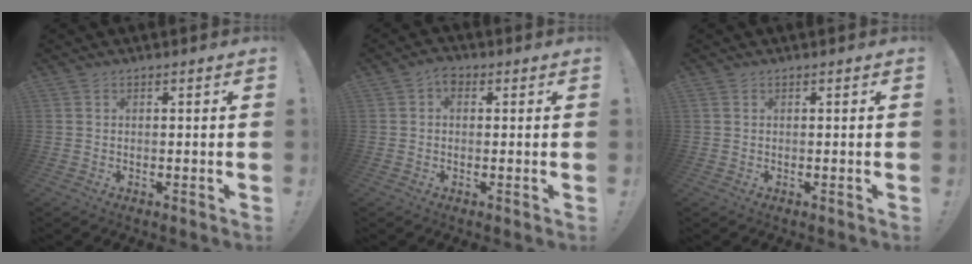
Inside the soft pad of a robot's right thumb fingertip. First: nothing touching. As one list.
[{"total": 3.2, "force": [0.7, 2.2, 2.3], "torque": [-0.028, 0.000, 0.010]}, {"total": 0.0}]